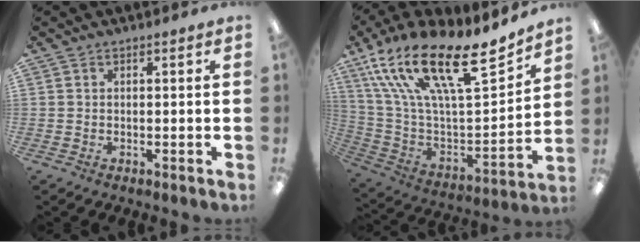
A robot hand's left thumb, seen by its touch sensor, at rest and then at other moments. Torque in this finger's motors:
{"motor_torque": [0.68, 0.57, 1.27, -1.50, 0.72]}